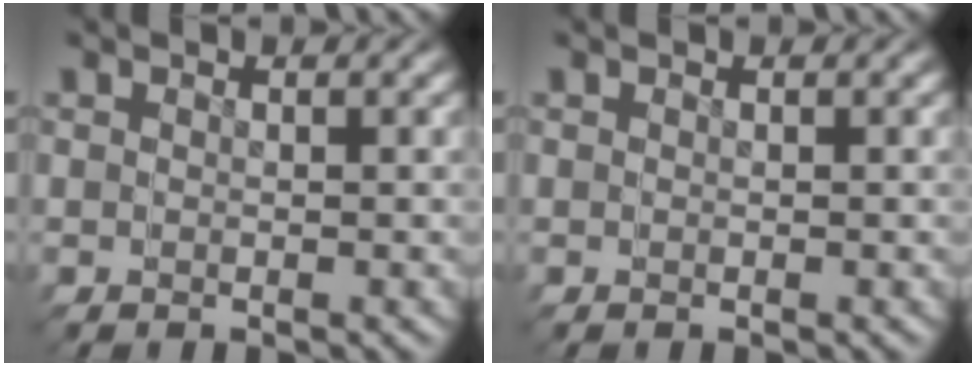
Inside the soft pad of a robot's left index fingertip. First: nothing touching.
{"total": 0.0}